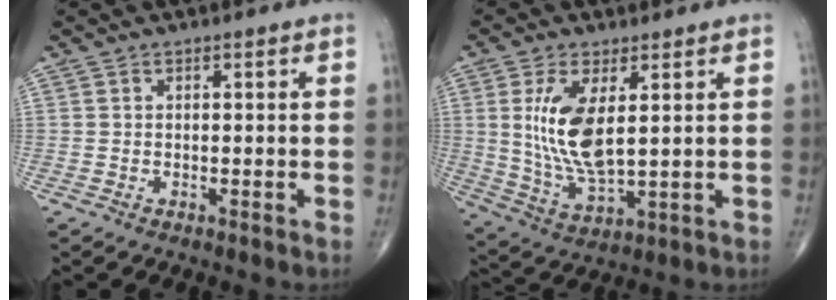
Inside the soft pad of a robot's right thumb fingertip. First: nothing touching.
{"total": 11.8, "force": [2.6, 4.8, 10.5], "torque": [-0.213, -0.023, 0.062]}